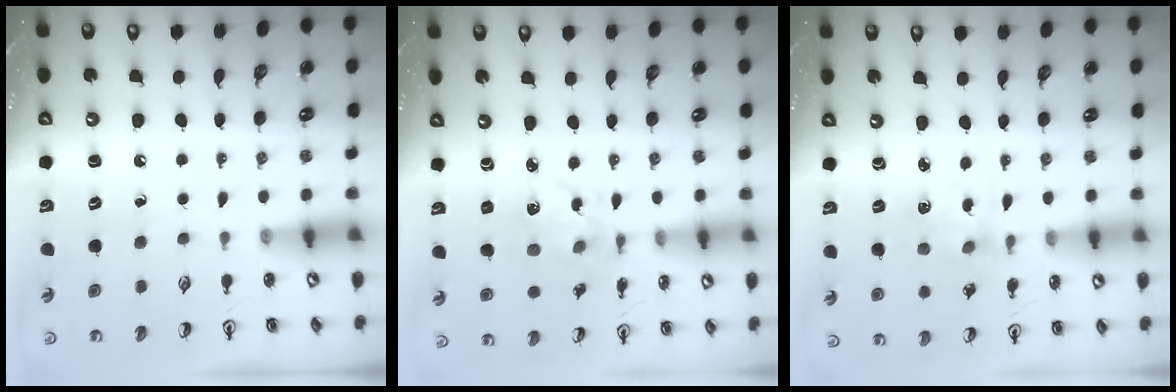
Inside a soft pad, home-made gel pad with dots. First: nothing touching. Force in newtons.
{"total": 4.7, "press": 4.5, "slide": 1.3}
{"total": 2.0, "press": 2.0, "slide": 0.4}